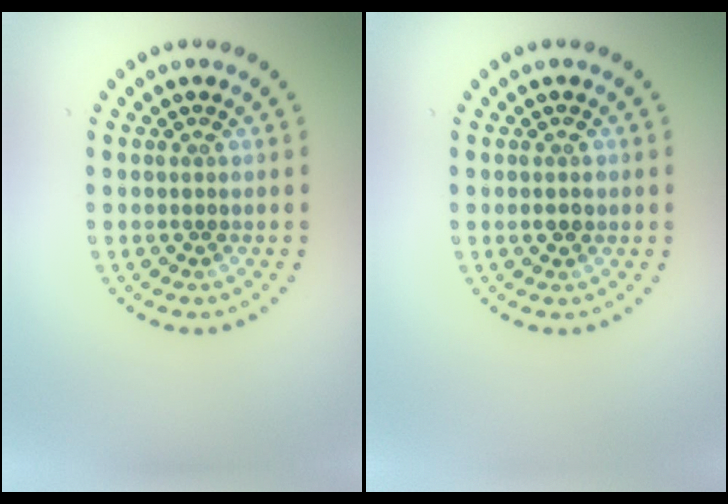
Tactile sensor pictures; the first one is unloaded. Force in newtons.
{"total": 1.4, "press": 1.4, "slide": 0.2}